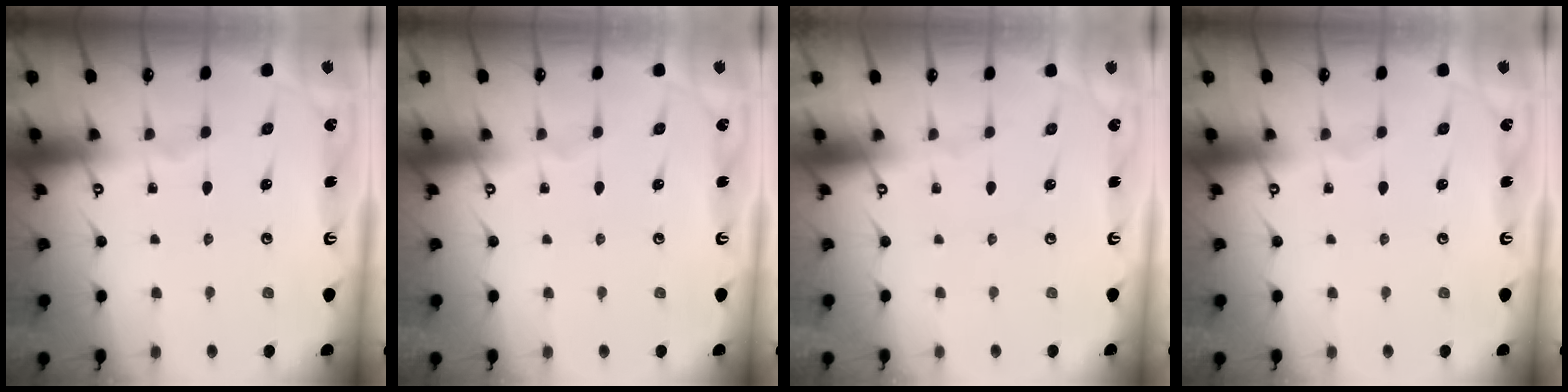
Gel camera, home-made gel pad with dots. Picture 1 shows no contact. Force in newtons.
{"total": 0.0}
{"total": 1.5, "press": 1.4, "slide": 0.6}
{"total": 0.0}